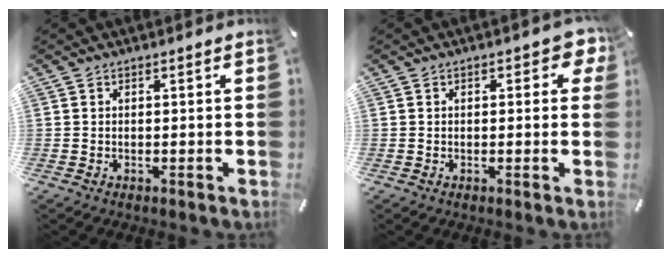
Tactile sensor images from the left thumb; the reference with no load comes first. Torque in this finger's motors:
{"motor_torque": [0.20, -0.05, 0.17, 0.20, 0.01]}